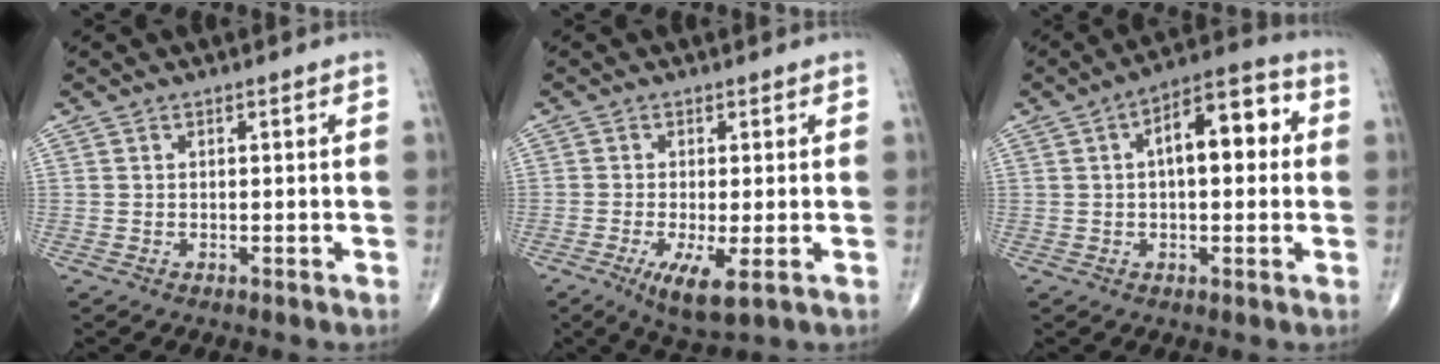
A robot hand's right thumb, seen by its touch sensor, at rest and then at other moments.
{"total": 6.4, "force": [-2.1, 1.5, 5.9], "torque": [-0.111, -0.019, -0.034]}
{"total": 11.8, "force": [2.0, 5.5, 10.3], "torque": [-0.126, 0.025, 0.020]}